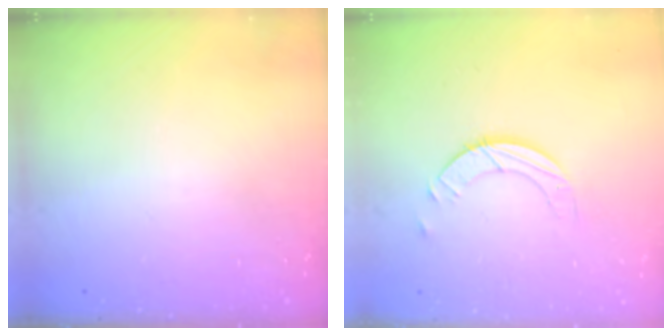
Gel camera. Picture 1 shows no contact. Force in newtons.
{"total": 3.9, "press": 3.9, "slide": 0.4}